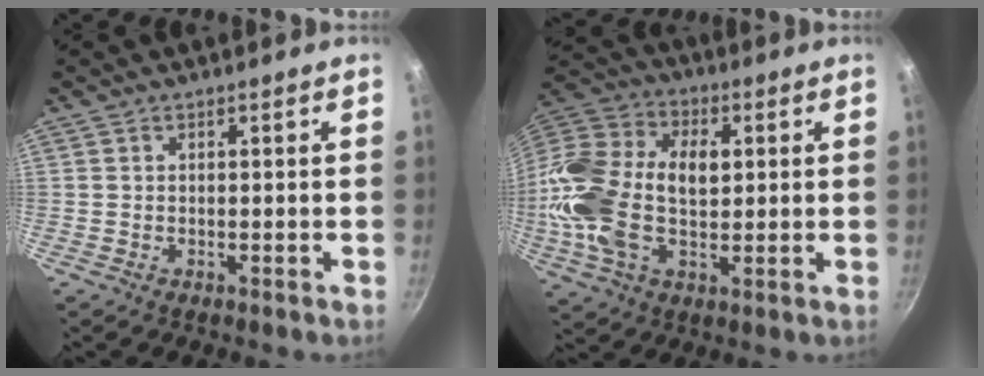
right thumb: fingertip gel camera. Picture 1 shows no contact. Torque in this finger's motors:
{"motor_torque": [2.50, 2.51, 0.20, -0.13, 0.48]}